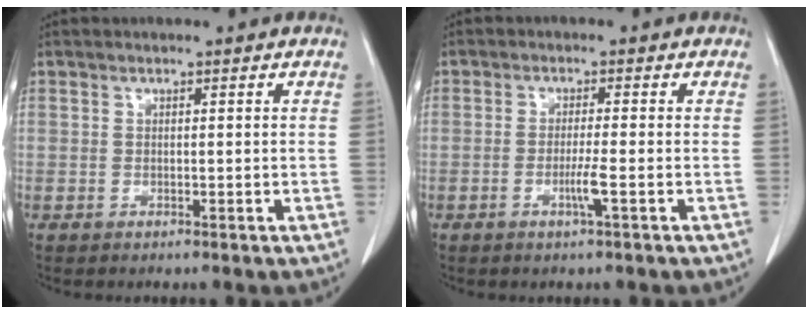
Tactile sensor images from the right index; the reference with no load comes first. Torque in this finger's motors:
{"motor_torque": [1.14, 0.07, 0.51, 0.15]}